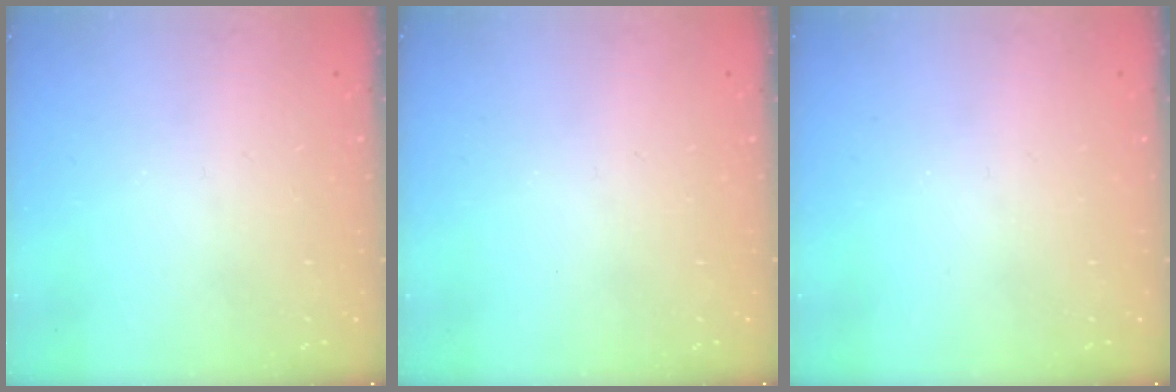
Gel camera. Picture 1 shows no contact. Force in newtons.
{"total": 0.0}
{"total": 0.0}